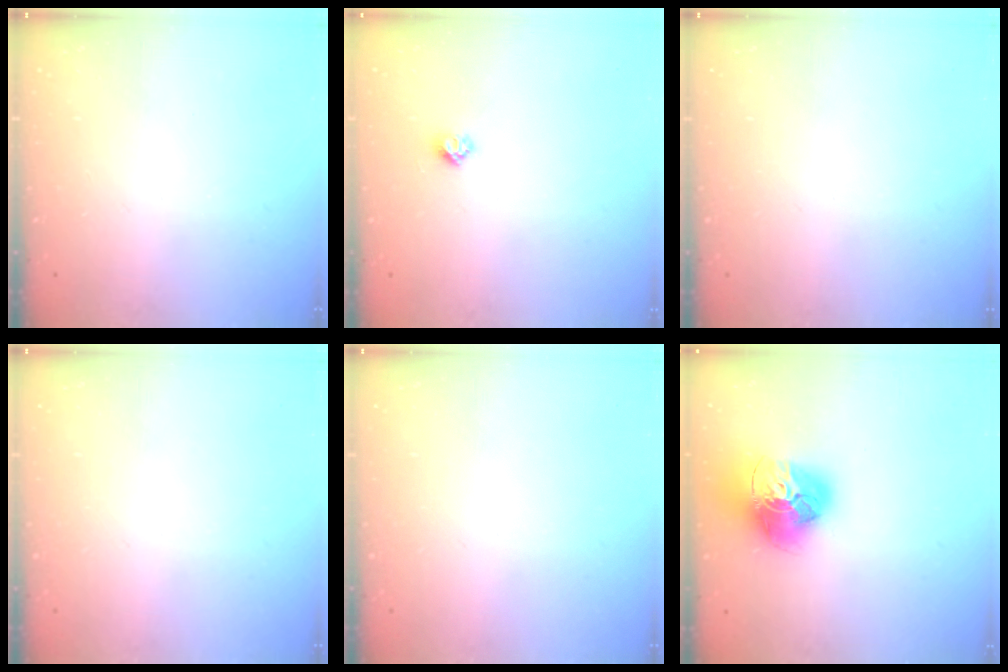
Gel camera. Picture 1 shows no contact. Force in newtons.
{"total": 4.5, "press": 4.4, "slide": 0.5}
{"total": 0.0}
{"total": 0.0}
{"total": 0.0}
{"total": 18.0, "press": 17.9, "slide": 1.9}